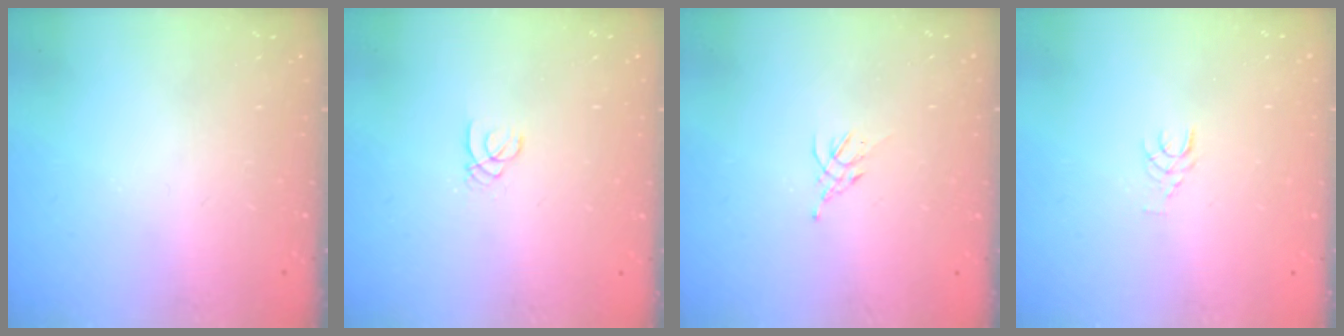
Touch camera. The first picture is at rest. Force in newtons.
{"total": 1.4, "press": 1.4, "slide": 0.1}
{"total": 1.9, "press": 1.8, "slide": 0.5}
{"total": 3.6, "press": 3.6, "slide": 0.3}